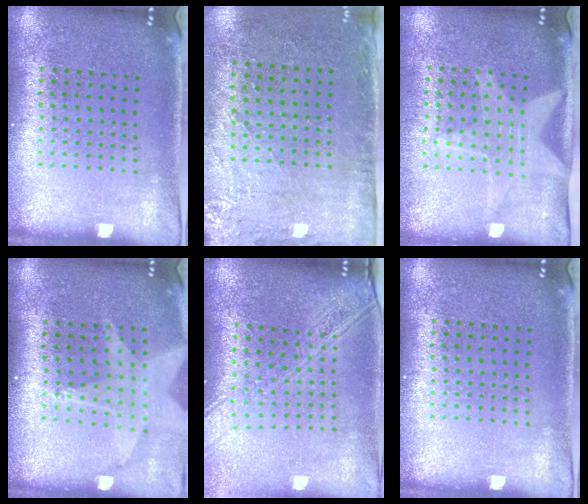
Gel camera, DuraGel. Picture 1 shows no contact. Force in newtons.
{"total": 2.8, "press": 2.3, "slide": 1.6}
{"total": 1.8, "press": 1.5, "slide": 1.1}
{"total": 2.0, "press": 1.6, "slide": 1.3}
{"total": 2.1, "press": 1.8, "slide": 1.1}
{"total": 0.0}